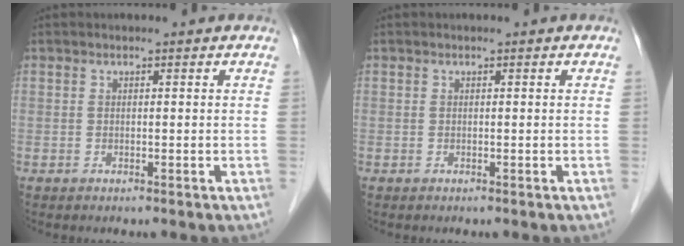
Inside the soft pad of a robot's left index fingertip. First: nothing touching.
{"total": 0.0}